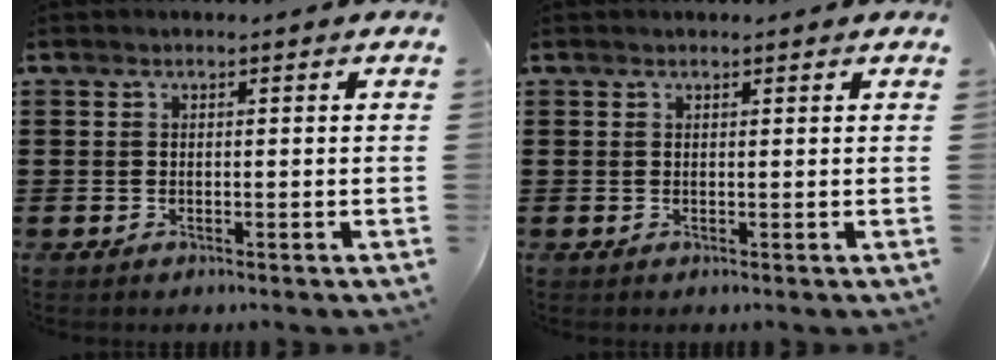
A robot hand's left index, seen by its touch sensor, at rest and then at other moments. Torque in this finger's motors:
{"motor_torque": [-0.11, -0.08, 0.01, -0.01]}